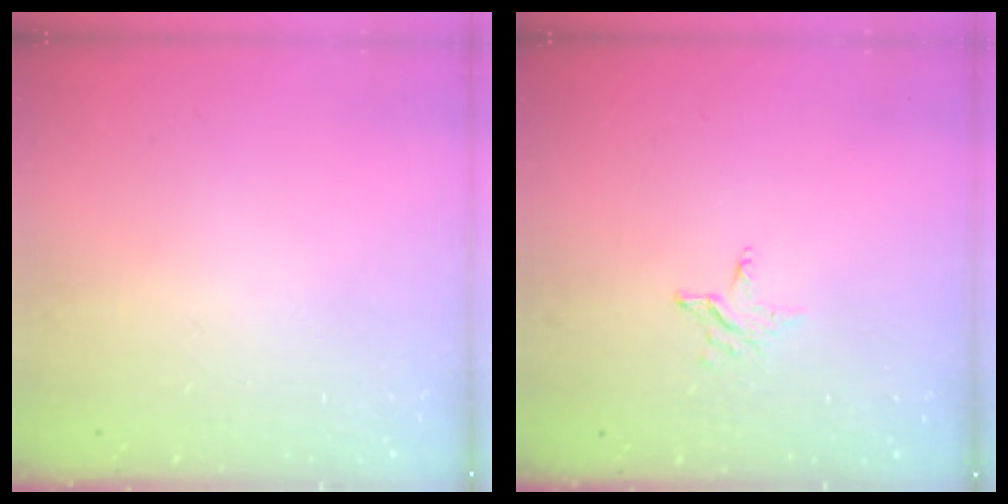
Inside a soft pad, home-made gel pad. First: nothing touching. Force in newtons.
{"total": 3.0, "press": 3.0, "slide": 0.3}